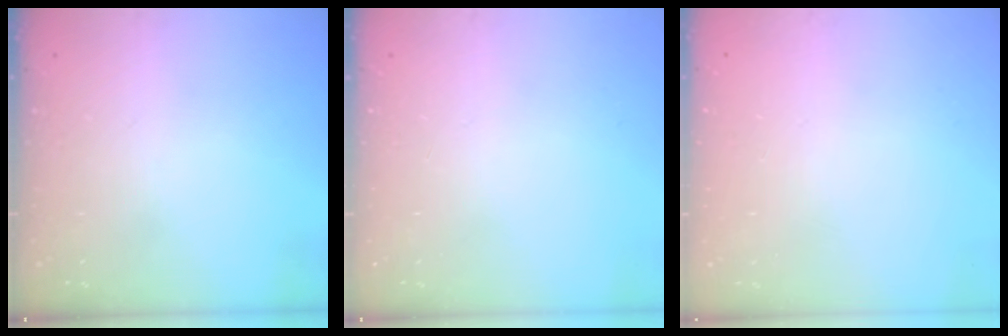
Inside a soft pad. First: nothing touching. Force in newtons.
{"total": 0.0}
{"total": 0.5, "press": 0.5, "slide": 0.1}